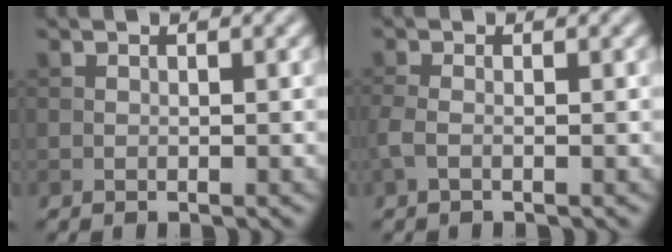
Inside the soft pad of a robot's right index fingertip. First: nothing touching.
{"total": 1.5, "force": [-0.5, 0.5, 1.3], "torque": [-0.034, -0.002, -0.015]}